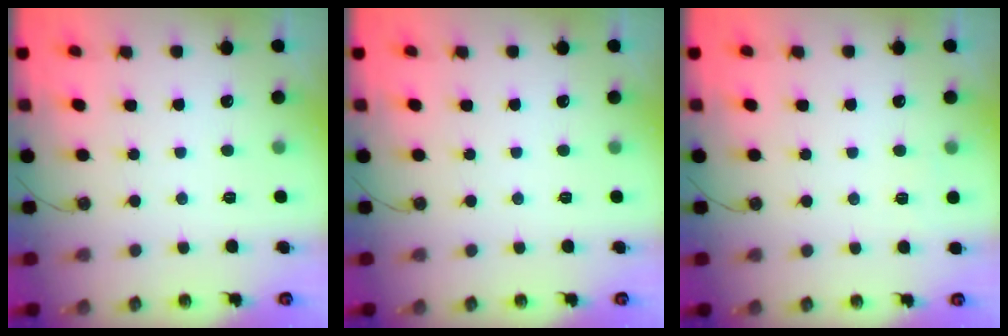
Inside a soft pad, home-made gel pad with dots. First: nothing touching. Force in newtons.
{"total": 0.0}
{"total": 2.9, "press": 2.9, "slide": 0.2}